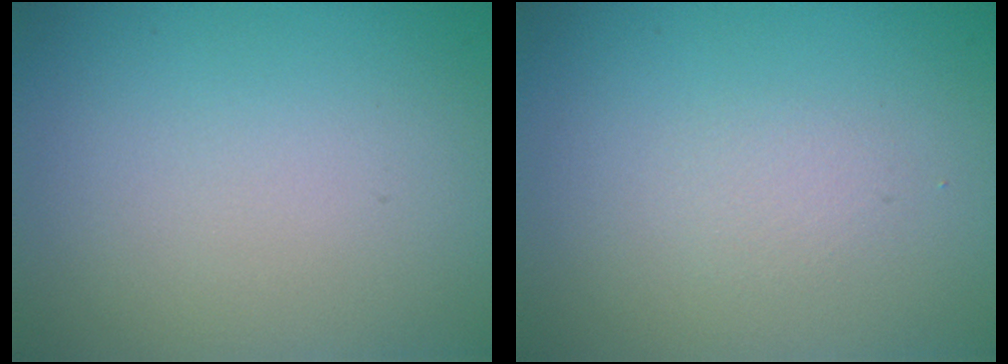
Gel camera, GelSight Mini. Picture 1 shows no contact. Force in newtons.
{"total": 0.8, "press": 0.8, "slide": 0.1}